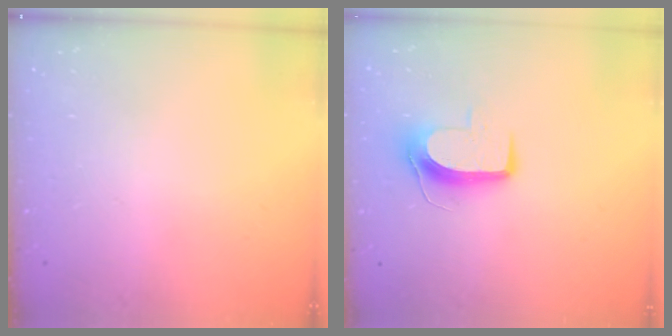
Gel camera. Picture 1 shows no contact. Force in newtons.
{"total": 9.1, "press": 9.1, "slide": 0.1}